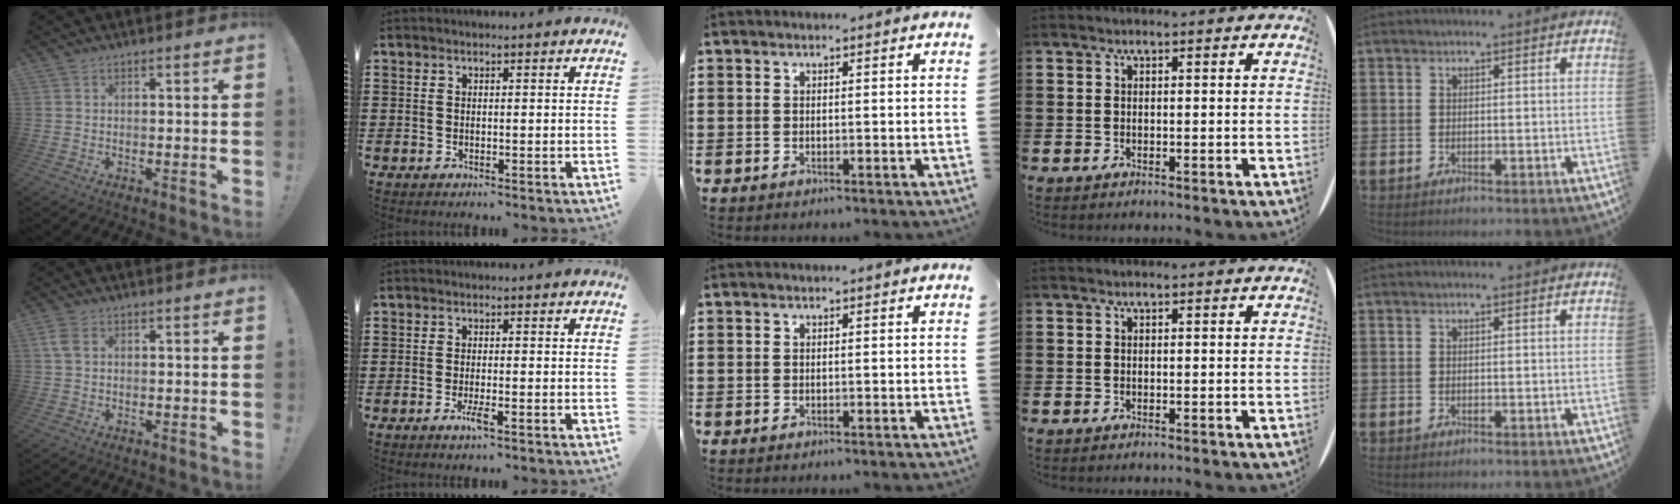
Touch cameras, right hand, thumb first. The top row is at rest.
{"thumb": {"total": 2.9, "force": [1.0, 1.6, 2.2], "torque": [-0.048, 0.005, 0.019]}, "index": {"total": 2.3, "force": [-1.1, 0.2, 2.0], "torque": [-0.048, -0.009, -0.025]}}